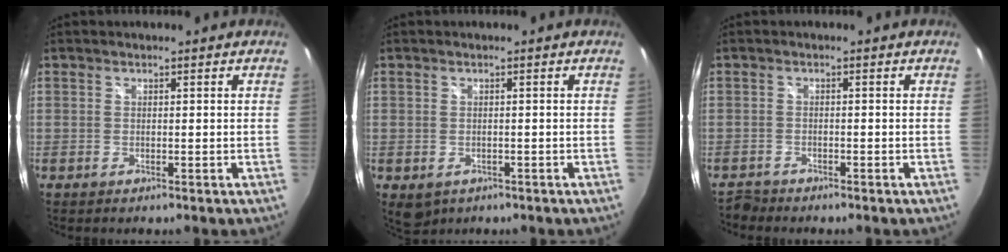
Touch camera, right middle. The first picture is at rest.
{"total": 4.2, "force": [-1.6, 3.1, 2.3], "torque": [-0.043, -0.016, -0.017]}
{"total": 2.2, "force": [-2.2, 0.6, -0.2], "torque": [-0.004, -0.006, -0.045]}